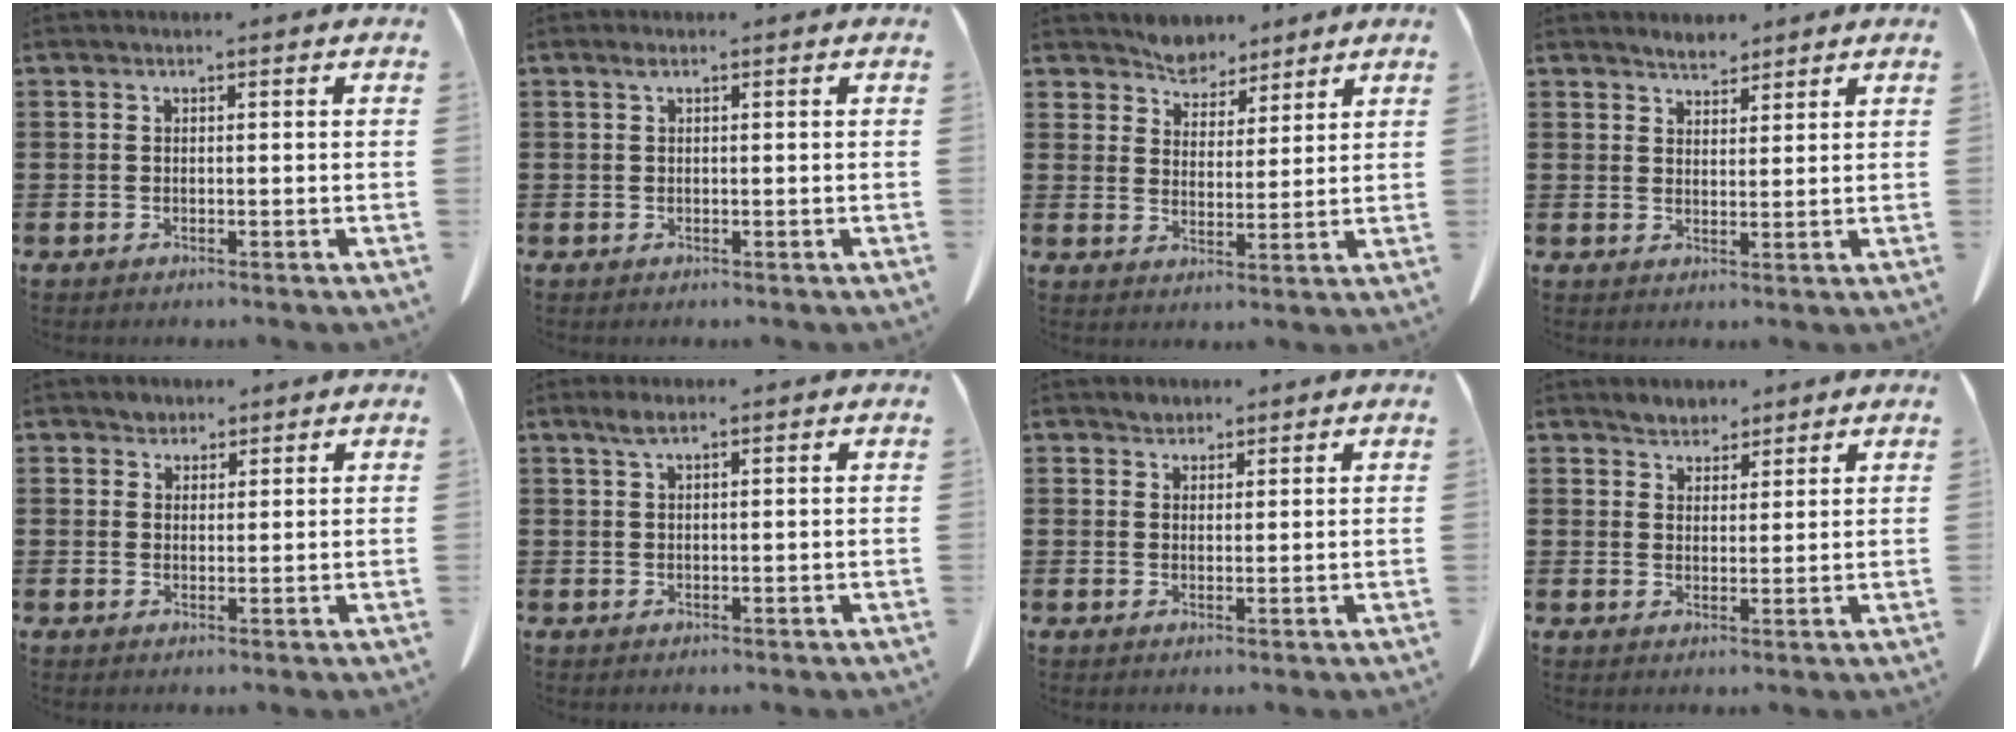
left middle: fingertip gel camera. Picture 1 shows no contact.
{"total": 0.7, "force": [0.3, 0.2, 0.6], "torque": [-0.015, 0.001, 0.007]}
{"total": 5.0, "force": [4.7, 1.8, -0.5], "torque": [-0.017, -0.023, 0.088]}
{"total": 2.7, "force": [2.6, 0.6, 0.2], "torque": [-0.010, -0.003, 0.051]}
{"total": 2.0, "force": [1.8, 0.9, 0.0], "torque": [-0.007, 0.004, 0.037]}
{"total": 2.0, "force": [1.2, 0.3, 1.5], "torque": [-0.034, 0.000, 0.023]}
{"total": 1.6, "force": [1.5, 0.6, -0.1], "torque": [-0.004, 0.002, 0.031]}
{"total": 3.0, "force": [2.8, 1.1, 0.0], "torque": [-0.009, 0.000, 0.055]}